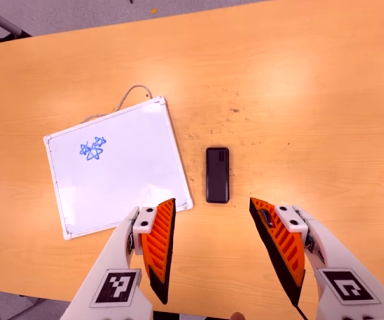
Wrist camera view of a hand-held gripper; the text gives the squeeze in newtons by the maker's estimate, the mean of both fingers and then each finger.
{"total": 0.0}